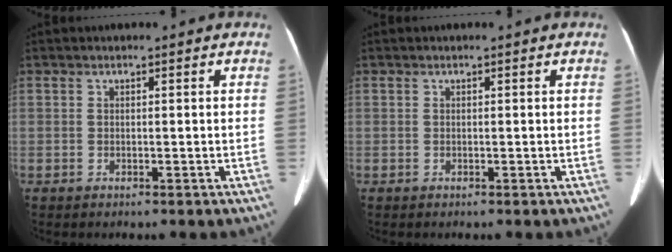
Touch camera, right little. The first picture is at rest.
{"total": 0.0}